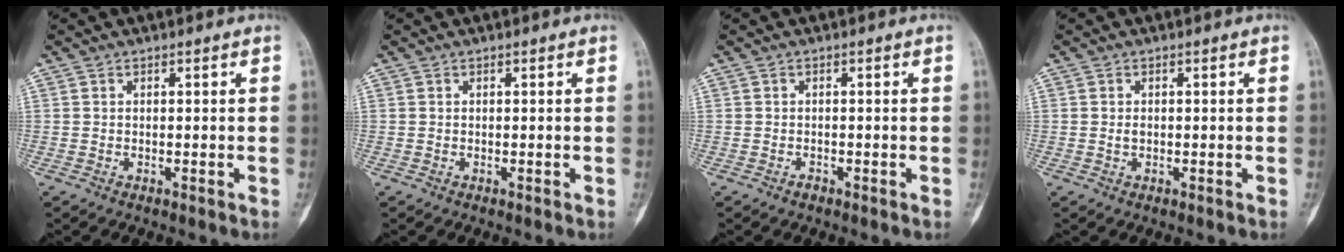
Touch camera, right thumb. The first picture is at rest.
{"total": 0.0}
{"total": 0.8, "force": [-0.6, 0.5, 0.3], "torque": [-0.002, 0.003, -0.013]}
{"total": 0.9, "force": [0.0, 0.6, 0.6], "torque": [-0.008, -0.002, 0.000]}